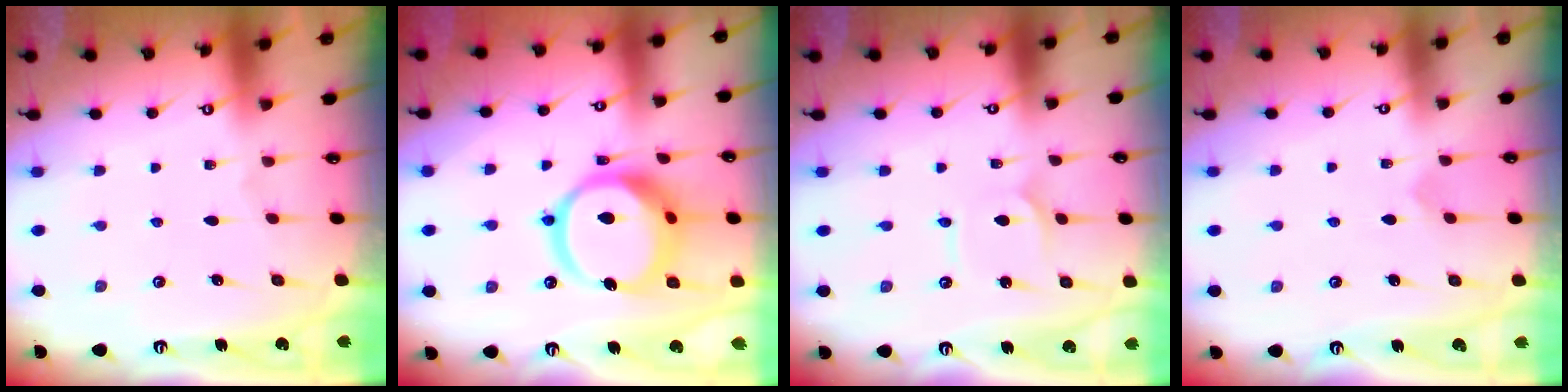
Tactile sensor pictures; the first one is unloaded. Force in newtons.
{"total": 17.3, "press": 17.2, "slide": 2.0}
{"total": 1.6, "press": 1.6, "slide": 0.0}
{"total": 2.8, "press": 2.8, "slide": 0.3}